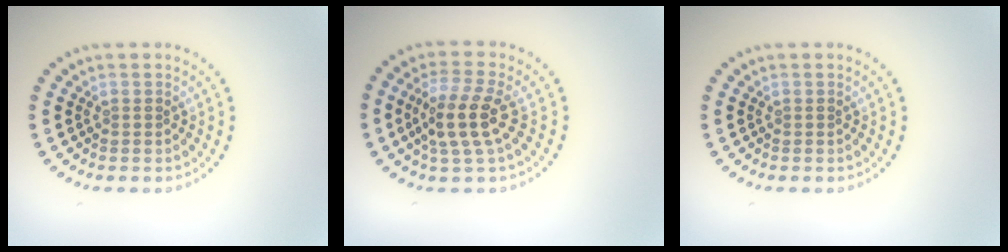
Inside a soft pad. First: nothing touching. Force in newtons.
{"total": 4.0, "press": 3.5, "slide": 1.8}
{"total": 0.0}